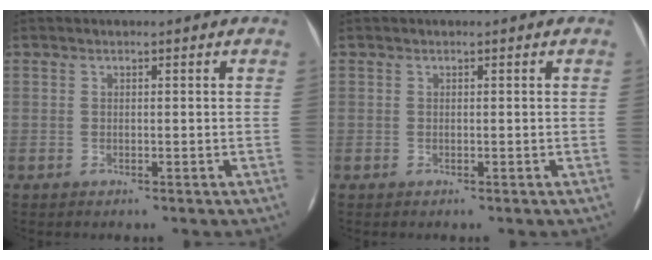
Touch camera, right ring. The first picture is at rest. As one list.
[{"total": 0.0}]